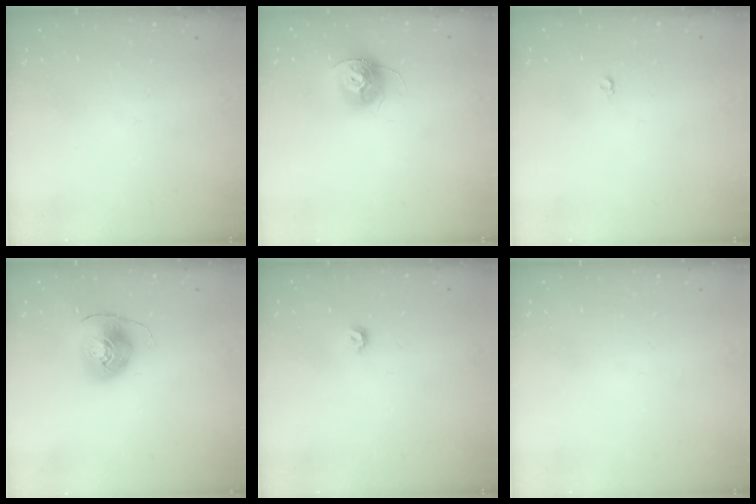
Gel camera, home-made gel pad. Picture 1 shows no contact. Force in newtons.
{"total": 11.1, "press": 11.1, "slide": 0.5}
{"total": 3.5, "press": 3.4, "slide": 0.3}
{"total": 8.1, "press": 8.1, "slide": 0.6}
{"total": 4.1, "press": 4.0, "slide": 0.8}
{"total": 0.7, "press": 0.7, "slide": 0.1}